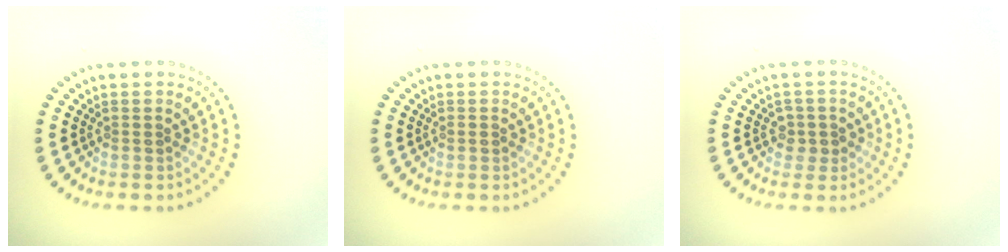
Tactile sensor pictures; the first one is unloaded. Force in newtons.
{"total": 0.6, "press": 0.6, "slide": 0.1}
{"total": 1.5, "press": 1.3, "slide": 0.7}